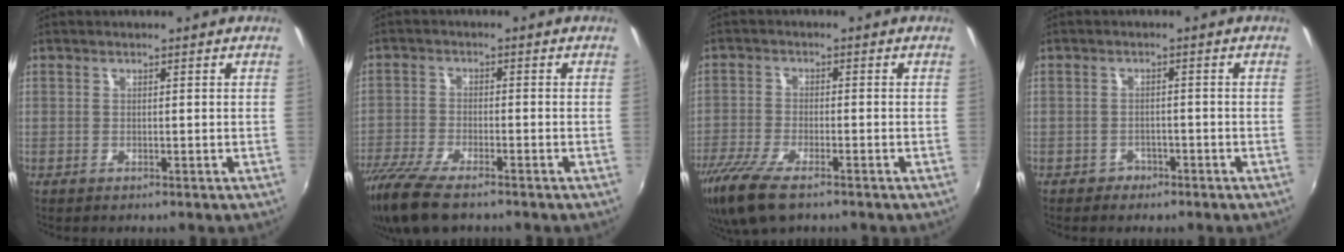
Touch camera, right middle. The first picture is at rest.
{"total": 12.1, "force": [-9.4, 3.1, 7.0], "torque": [-0.167, -0.046, -0.173]}
{"total": 10.4, "force": [-7.3, 3.1, 6.7], "torque": [-0.162, -0.037, -0.140]}
{"total": 2.4, "force": [-1.8, 1.5, 0.2], "torque": [-0.009, 0.002, -0.027]}